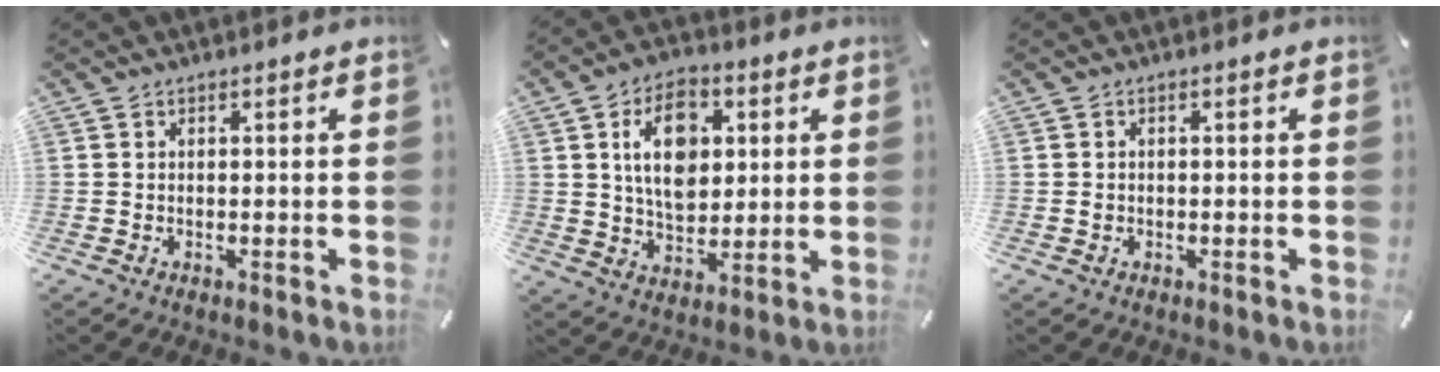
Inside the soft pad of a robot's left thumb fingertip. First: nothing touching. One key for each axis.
{"total": 12.9, "fx": 3.2, "fy": 8.9, "fz": 8.8, "tx": -0.139, "ty": 0.005, "tz": 0.056}
{"total": 0.9, "fx": -0.2, "fy": 0.7, "fz": 0.6, "tx": -0.011, "ty": 0.003, "tz": -0.006}